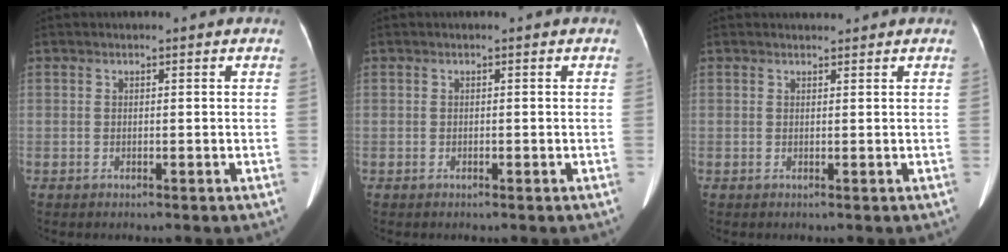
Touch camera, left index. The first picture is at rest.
{"total": 0.0}
{"total": 1.1, "force": [1.1, 0.1, 0.0], "torque": [-0.010, 0.006, 0.020]}